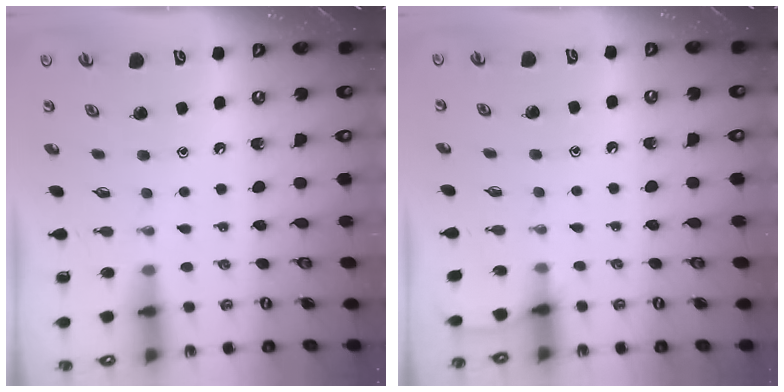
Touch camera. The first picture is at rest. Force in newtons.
{"total": 2.4, "press": 2.4, "slide": 0.4}